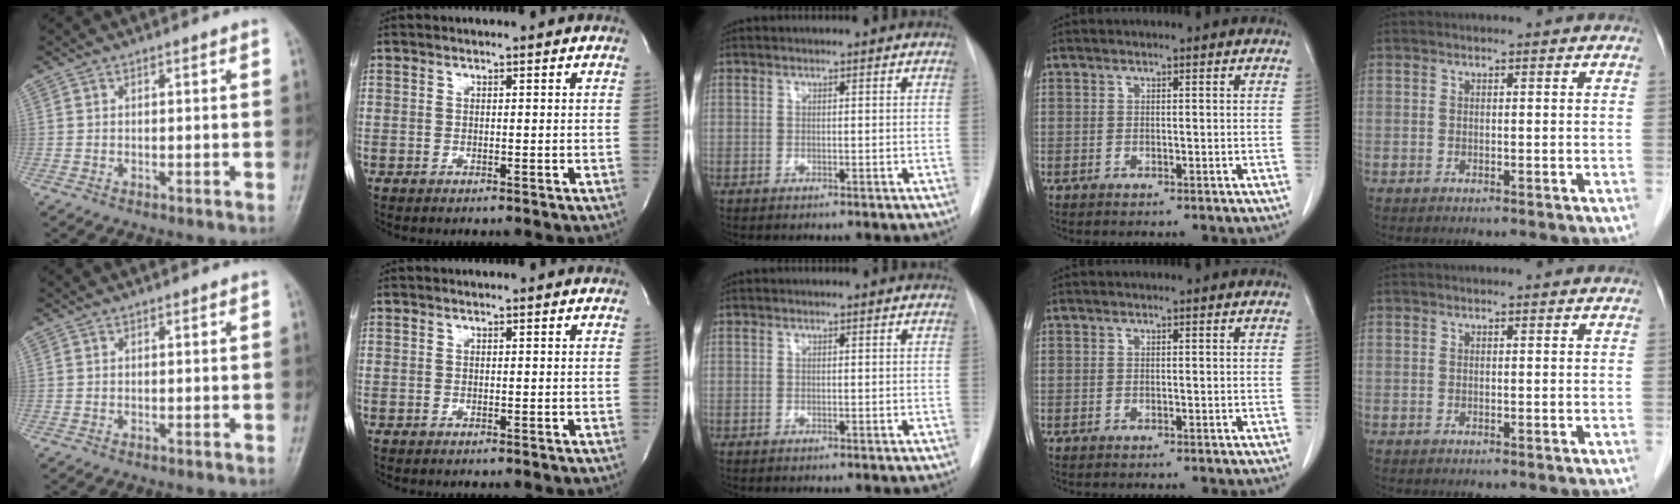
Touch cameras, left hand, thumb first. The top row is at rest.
{}